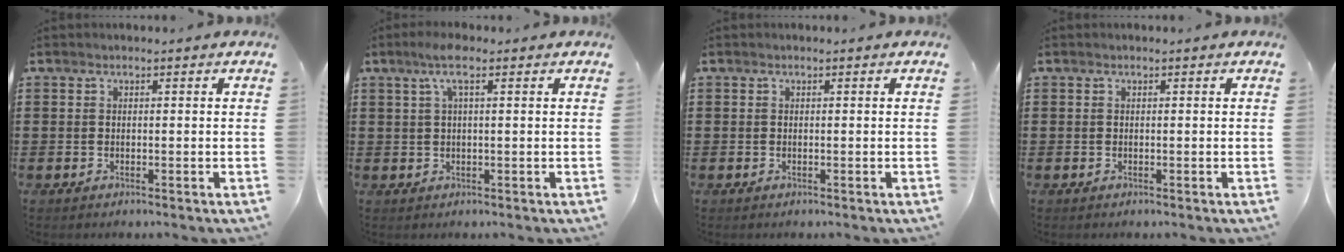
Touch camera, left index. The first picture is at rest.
{"total": 3.6, "force": [1.5, 0.6, 3.2], "torque": [-0.066, 0.006, 0.025]}
{"total": 0.0}
{"total": 0.0}